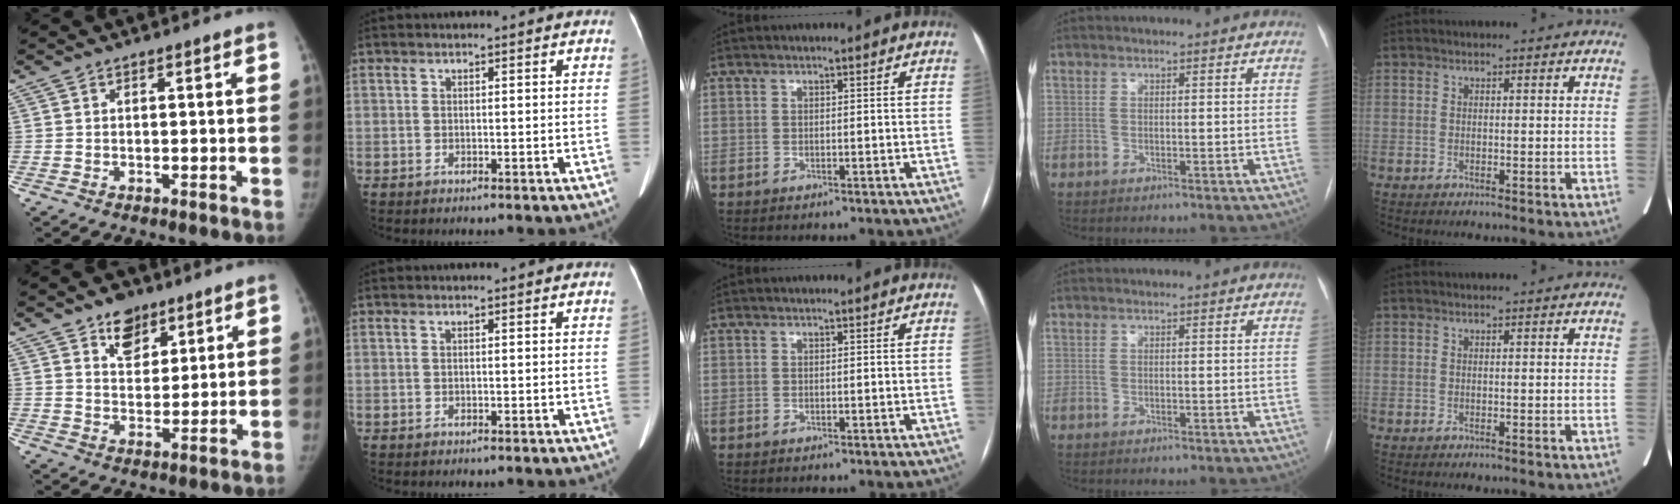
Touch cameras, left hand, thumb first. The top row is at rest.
{"thumb": {"total": 7.3, "force": [4.8, 4.6, 3.1], "torque": [-0.019, -0.030, 0.082]}}